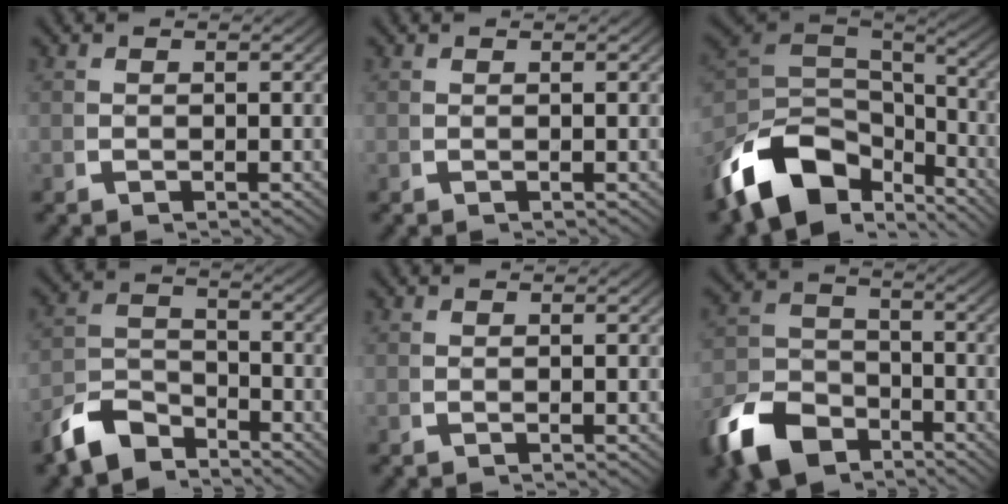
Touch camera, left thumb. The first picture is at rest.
{"total": 0.0}
{"total": 13.6, "force": [-3.3, 9.2, 9.5], "torque": [-0.217, -0.037, -0.039]}
{"total": 5.7, "force": [-3.9, 3.3, 2.4], "torque": [-0.034, -0.015, -0.068]}
{"total": 0.0}
{"total": 9.9, "force": [-5.5, 6.7, 4.8], "torque": [-0.086, -0.037, -0.084]}